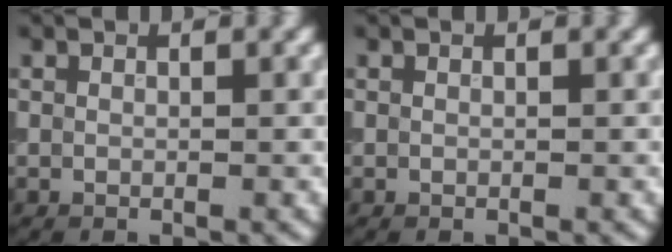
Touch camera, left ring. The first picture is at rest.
{"total": 0.0}